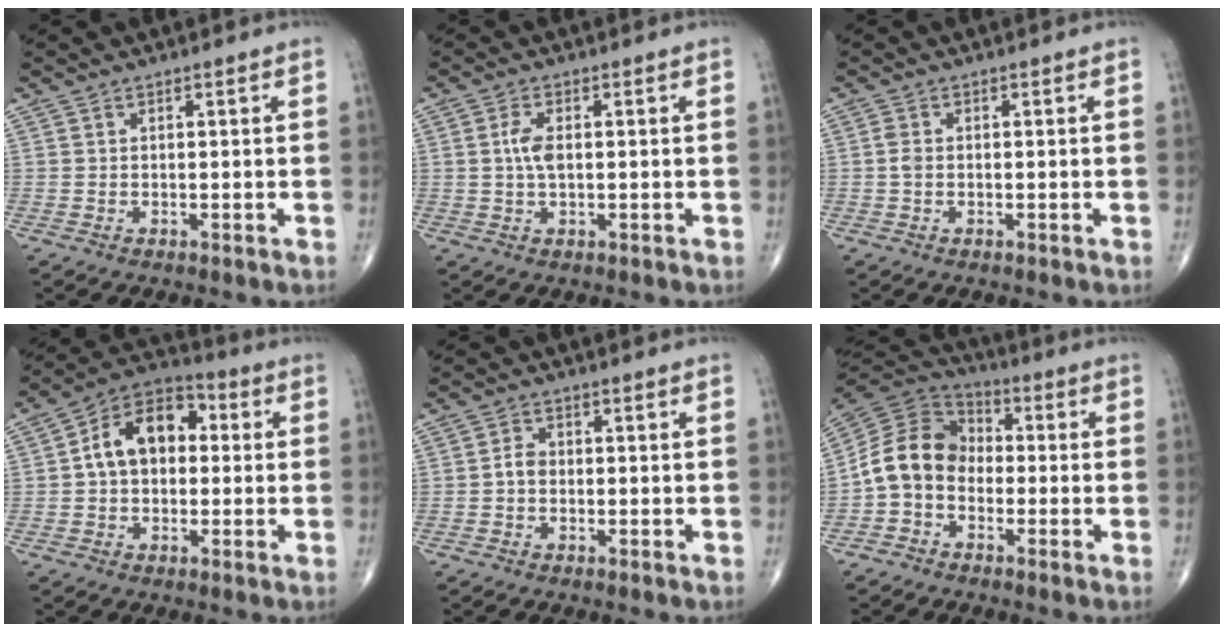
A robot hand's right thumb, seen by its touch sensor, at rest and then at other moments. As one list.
[{"total": 3.6, "force": [0.3, 1.7, 3.1], "torque": [-0.069, 0.002, 0.004]}, {"total": 1.4, "force": [-0.1, 0.9, 1.1], "torque": [-0.023, 0.000, -0.005]}, {"total": 12.6, "force": [1.4, 8.5, 9.3], "torque": [-0.131, 0.034, 0.009]}, {"total": 2.2, "force": [-0.4, 1.7, 1.4], "torque": [-0.019, 0.008, -0.014]}, {"total": 11.1, "force": [-2.2, 8.7, 6.5], "torque": [-0.111, 0.042, -0.058]}]